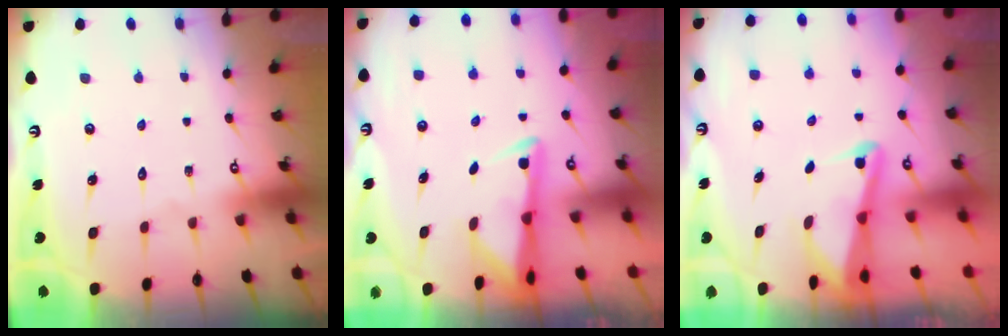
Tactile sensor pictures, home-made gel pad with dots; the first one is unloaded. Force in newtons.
{"total": 3.0, "press": 2.9, "slide": 0.6}
{"total": 2.5, "press": 2.4, "slide": 0.6}